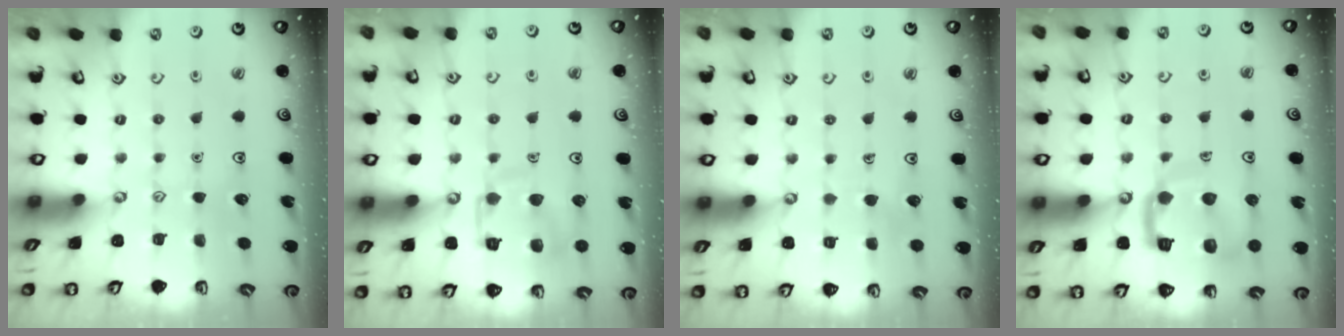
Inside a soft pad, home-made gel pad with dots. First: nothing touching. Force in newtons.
{"total": 12.4, "press": 12.4, "slide": 1.4}
{"total": 3.4, "press": 3.4, "slide": 0.0}
{"total": 14.5, "press": 14.4, "slide": 1.6}